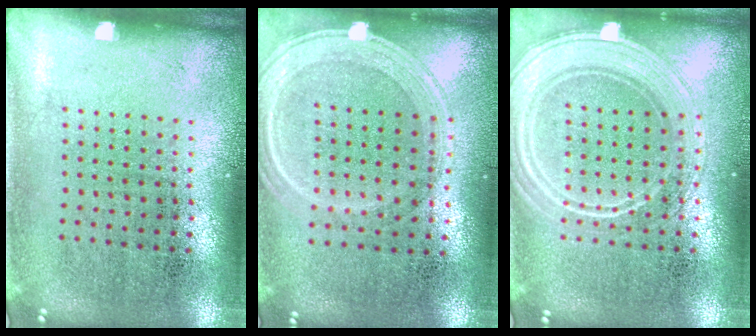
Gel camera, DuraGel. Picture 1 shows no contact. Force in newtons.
{"total": 1.2, "press": 1.1, "slide": 0.5}
{"total": 3.7, "press": 3.7, "slide": 0.6}